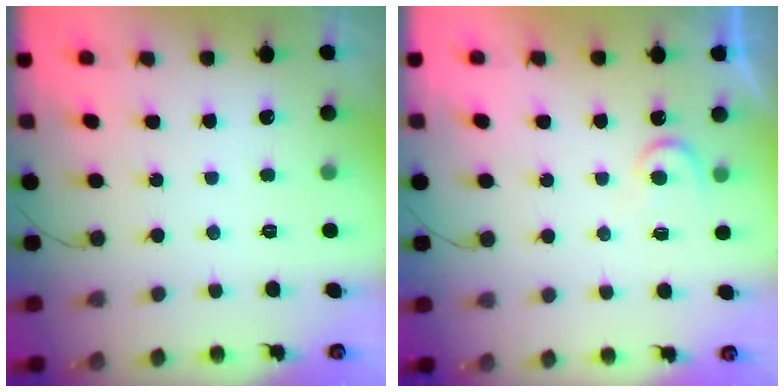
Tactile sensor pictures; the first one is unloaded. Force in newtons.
{"total": 4.9, "press": 4.9, "slide": 0.5}